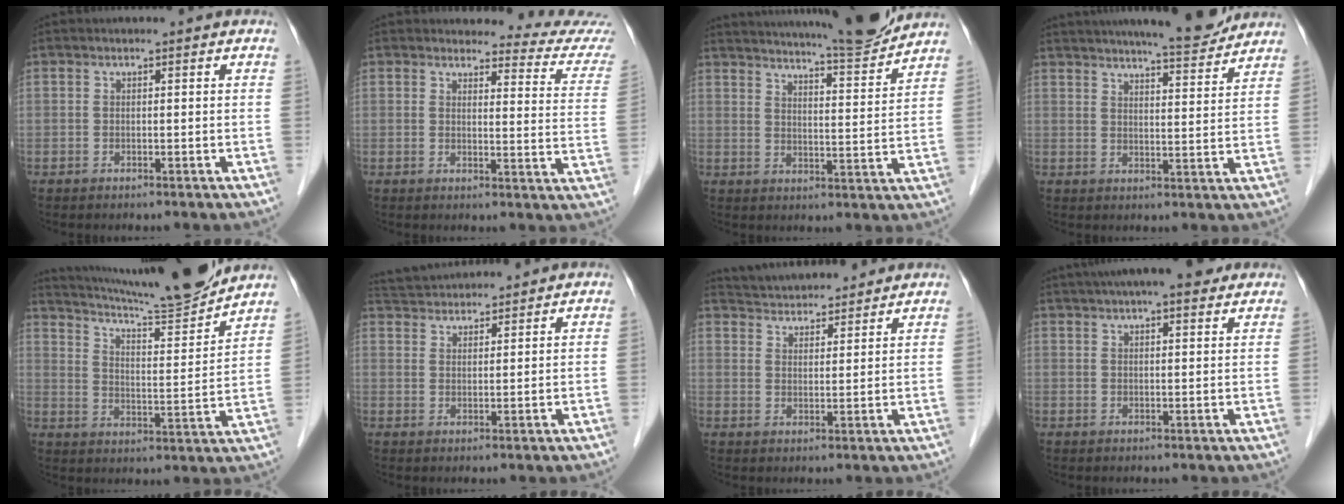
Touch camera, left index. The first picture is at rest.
{"total": 11.9, "force": [11.9, 0.4, 1.2], "torque": [0.010, -0.087, 0.104]}
{"total": 15.4, "force": [14.4, -0.3, 5.4], "torque": [-0.091, -0.028, 0.197]}
{"total": 12.3, "force": [11.1, 0.8, 5.2], "torque": [-0.077, 0.001, 0.149]}
{"total": 16.9, "force": [15.7, -0.9, 6.2], "torque": [-0.110, -0.023, 0.239]}
{"total": 8.2, "force": [7.9, 0.9, 1.7], "torque": [-0.039, 0.037, 0.134]}
{"total": 11.1, "force": [10.6, 2.1, 2.6], "torque": [-0.041, 0.026, 0.163]}
{"total": 12.8, "force": [10.7, 1.7, 6.7], "torque": [-0.107, 0.032, 0.149]}